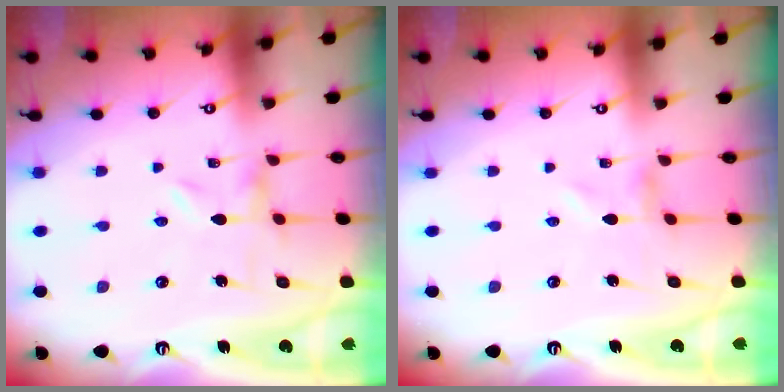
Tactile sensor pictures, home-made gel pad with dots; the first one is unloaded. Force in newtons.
{"total": 0.0}